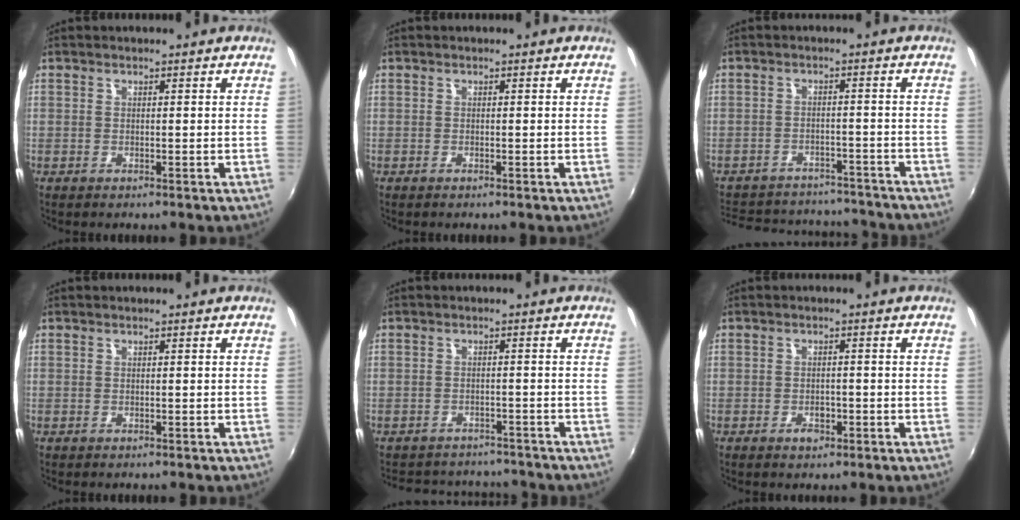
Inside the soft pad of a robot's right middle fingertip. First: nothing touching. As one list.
[{"total": 0.0}, {"total": 18.1, "force": [-15.4, 7.6, 5.8], "torque": [-0.137, 0.037, -0.194]}, {"total": 0.0}, {"total": 9.4, "force": [-8.4, 3.7, 2.0], "torque": [-0.050, 0.019, -0.113]}, {"total": 2.3, "force": [-1.4, 1.5, 1.2], "torque": [-0.022, 0.001, -0.020]}]